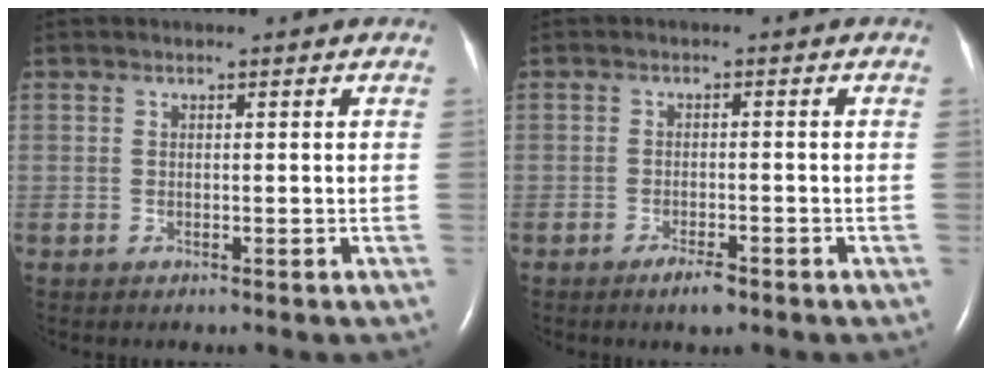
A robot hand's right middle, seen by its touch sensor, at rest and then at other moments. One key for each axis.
{"total": 2.7, "fx": -1.9, "fy": 0.5, "fz": 1.8, "tx": -0.038, "ty": -0.002, "tz": -0.031}